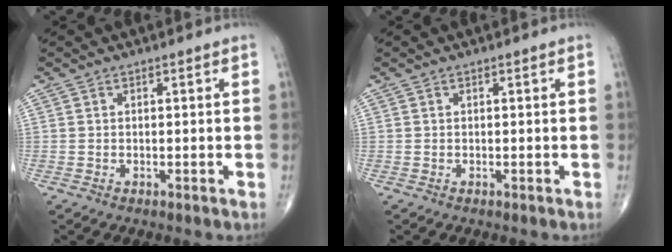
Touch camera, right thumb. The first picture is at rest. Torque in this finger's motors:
{"motor_torque": [-0.03, 0.05, -0.02, -0.03, 0.00]}